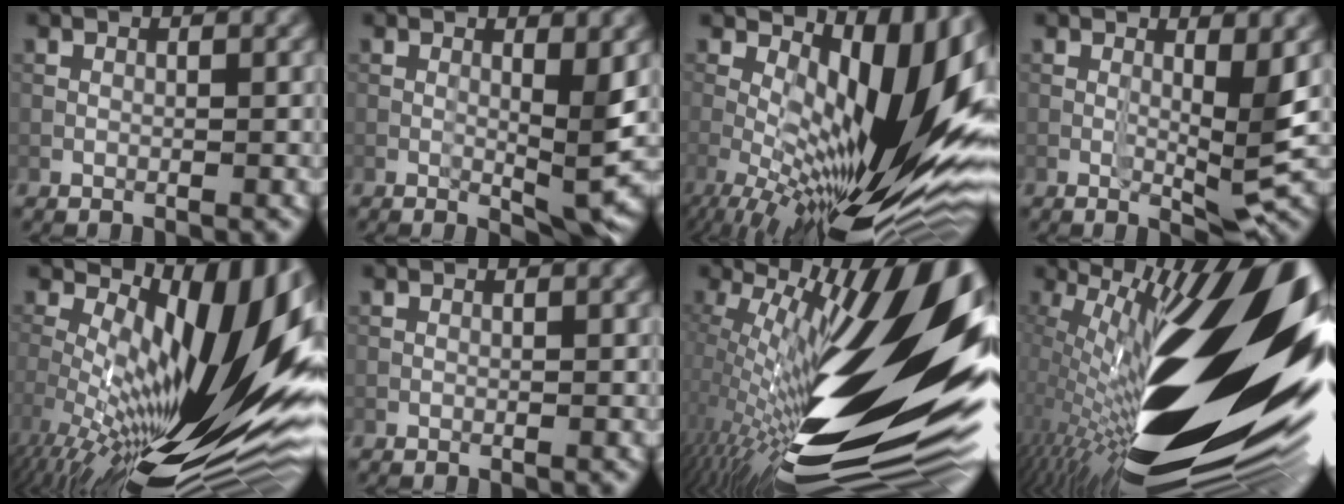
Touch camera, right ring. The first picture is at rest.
{"total": 3.8, "force": [0.7, 1.0, 3.7], "torque": [-0.051, -0.007, 0.011]}
{"total": 15.8, "force": [0.1, 5.4, 14.9], "torque": [-0.225, 0.012, -0.003]}
{"total": 3.5, "force": [0.5, 0.7, 3.4], "torque": [-0.055, -0.011, 0.006]}
{"total": 18.1, "force": [0.0, 6.0, 17.1], "torque": [-0.279, 0.002, -0.009]}
{"total": 0.0}
{"total": 20.2, "force": [2.1, 6.0, 19.2], "torque": [-0.304, 0.002, 0.027]}
{"total": 22.1, "force": [0.8, 8.0, 20.6], "torque": [-0.332, -0.008, -0.009]}